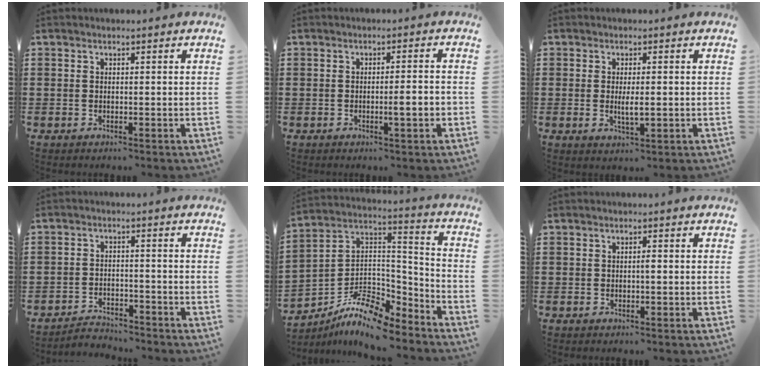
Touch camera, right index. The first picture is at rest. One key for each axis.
{"total": 3.3, "fx": -0.8, "fy": 0.3, "fz": 3.1, "tx": -0.044, "ty": -0.006, "tz": -0.017}
{"total": 3.1, "fx": -0.2, "fy": 0.9, "fz": 3.0, "tx": -0.060, "ty": -0.004, "tz": -0.006}
{"total": 3.1, "fx": -3.0, "fy": 0.5, "fz": 0.0, "tx": -0.009, "ty": 0.001, "tz": -0.065}
{"total": 9.9, "fx": -7.9, "fy": 3.3, "fz": 5.0, "tx": -0.107, "ty": 0.009, "tz": -0.158}
{"total": 0.8, "fx": -0.1, "fy": 0.2, "fz": 0.8, "tx": -0.016, "ty": -0.004, "tz": -0.002}